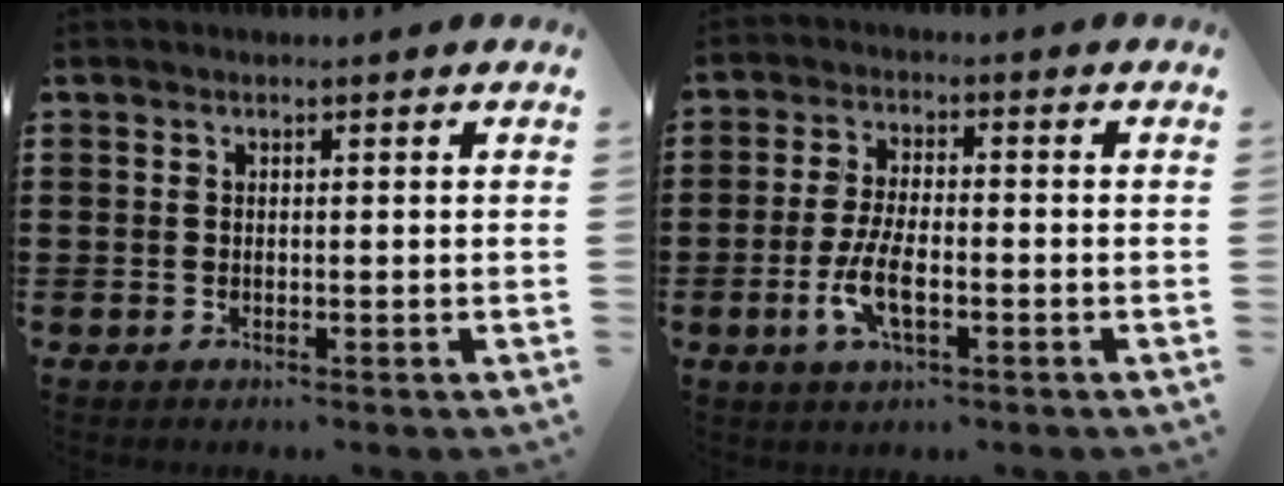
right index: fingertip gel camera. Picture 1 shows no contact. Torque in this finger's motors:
{"motor_torque": [1.10, 1.04, 0.30, 0.16]}